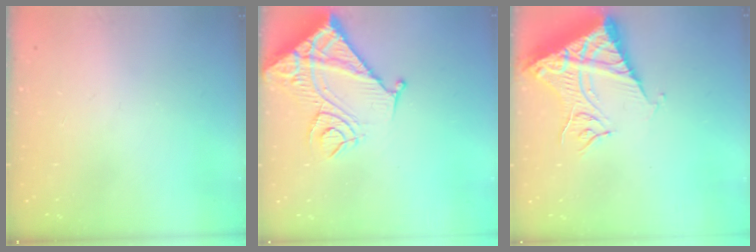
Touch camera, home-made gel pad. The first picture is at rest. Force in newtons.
{"total": 16.5, "press": 16.4, "slide": 2.0}
{"total": 14.5, "press": 14.4, "slide": 1.8}